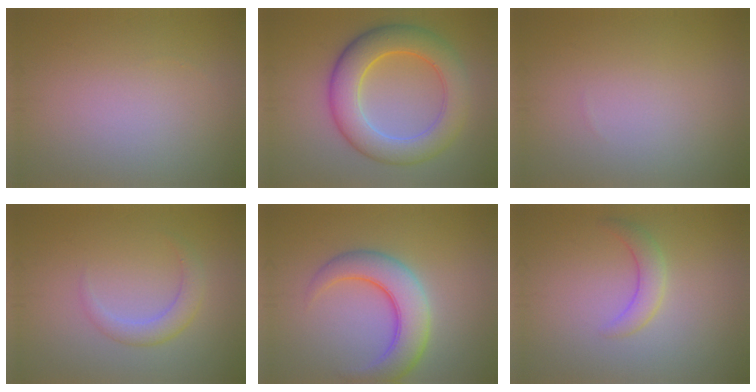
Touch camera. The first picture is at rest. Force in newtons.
{"total": 7.4, "press": 7.4, "slide": 0.1}
{"total": 0.0}
{"total": 2.2, "press": 2.2, "slide": 0.2}
{"total": 5.9, "press": 5.9, "slide": 0.3}
{"total": 2.1, "press": 2.1, "slide": 0.1}